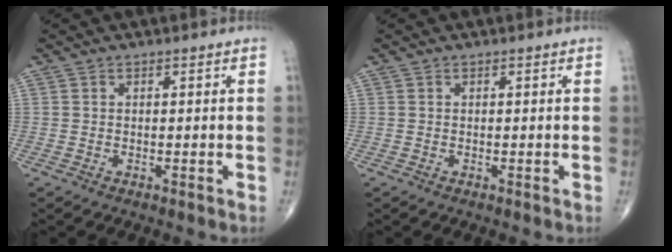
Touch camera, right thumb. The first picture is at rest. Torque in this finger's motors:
{"motor_torque": [0.00, 0.00, 0.14, 0.13, 0.00]}